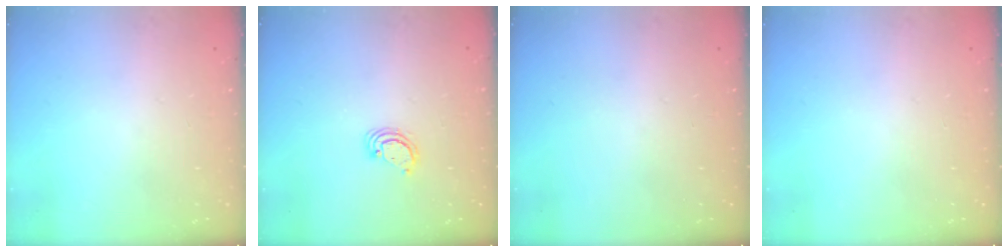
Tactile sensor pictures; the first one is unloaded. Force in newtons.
{"total": 2.9, "press": 2.9, "slide": 0.3}
{"total": 0.0}
{"total": 0.0}